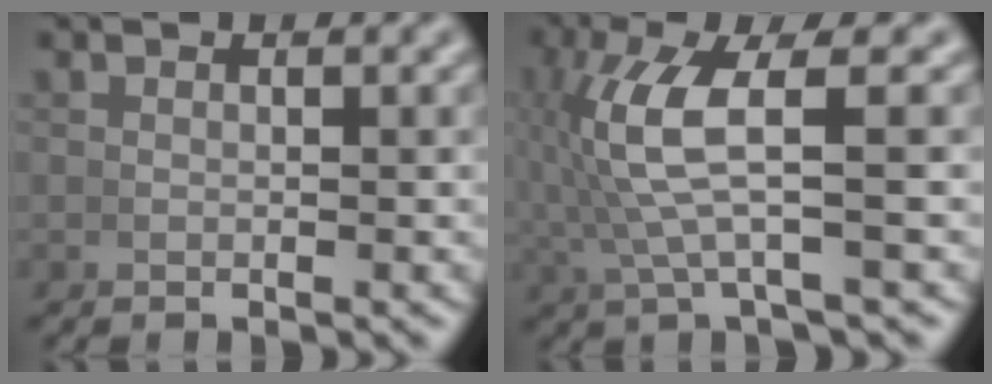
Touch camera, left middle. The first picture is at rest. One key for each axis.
{"total": 6.5, "fx": 0.7, "fy": 1.9, "fz": 6.1, "tx": -0.133, "ty": 0.010, "tz": 0.014}